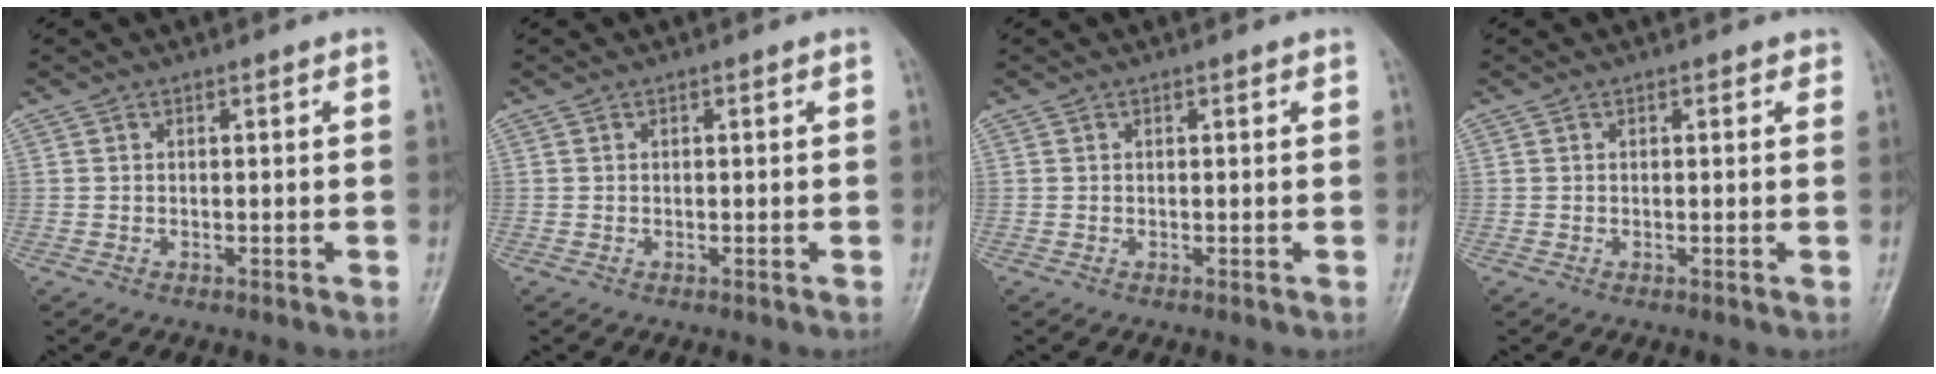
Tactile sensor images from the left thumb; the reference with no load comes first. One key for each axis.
{"total": 0.0}
{"total": 0.5, "fx": 0.4, "fy": 0.3, "fz": 0.2, "tx": -0.005, "ty": -0.002, "tz": 0.001}
{"total": 1.0, "fx": 0.7, "fy": 0.7, "fz": 0.3, "tx": 0.010, "ty": -0.002, "tz": 0.001}